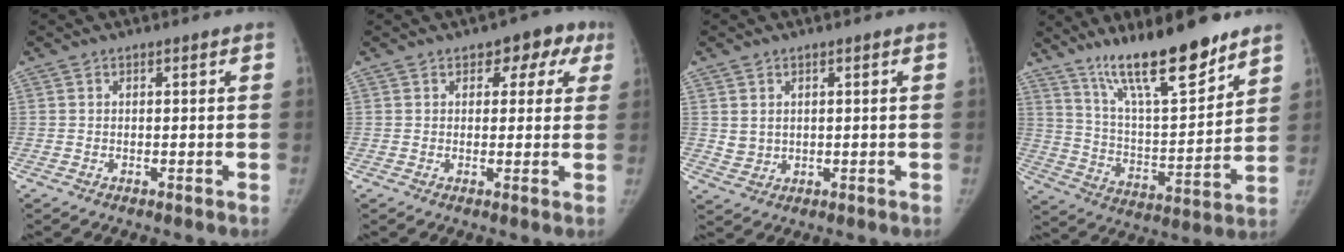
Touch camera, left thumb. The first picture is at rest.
{"total": 6.3, "force": [2.9, 4.1, 3.8], "torque": [0.003, -0.002, 0.026]}
{"total": 2.9, "force": [0.8, 2.4, 1.3], "torque": [-0.019, -0.011, 0.025]}
{"total": 19.8, "force": [14.4, 4.6, 12.8], "torque": [-0.180, -0.084, 0.250]}